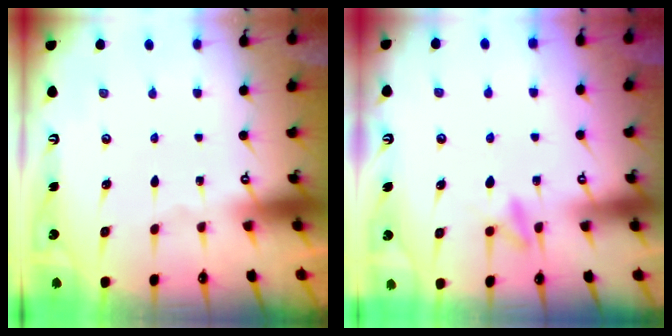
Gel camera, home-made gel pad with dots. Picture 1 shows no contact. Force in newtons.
{"total": 7.6, "press": 7.5, "slide": 0.9}